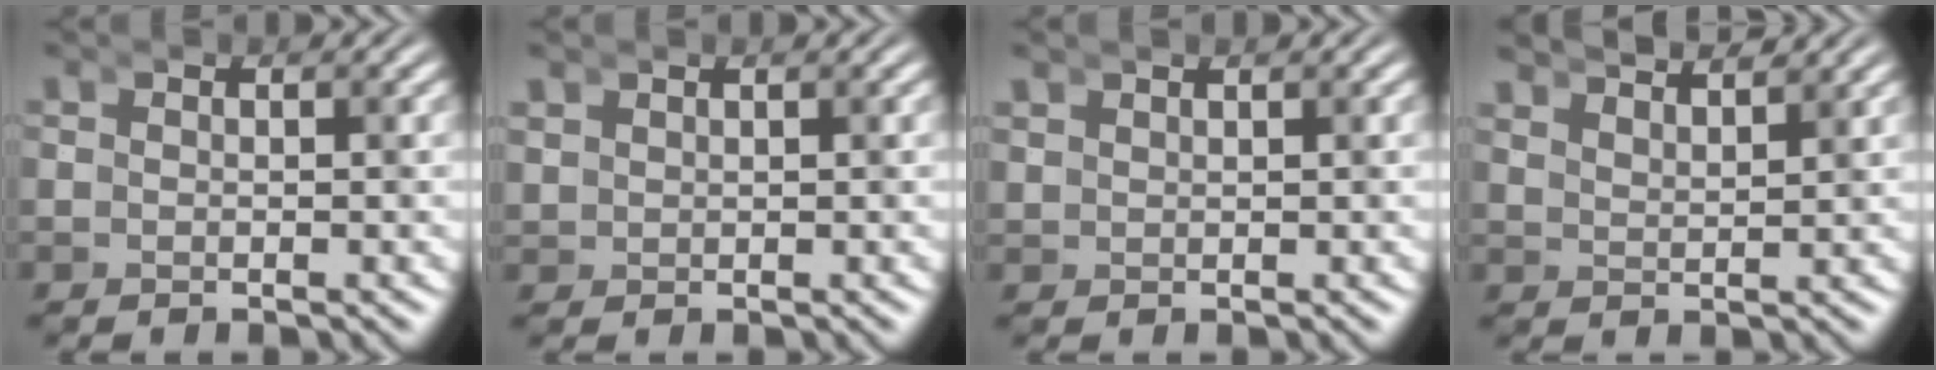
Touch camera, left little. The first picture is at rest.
{"total": 1.4, "force": [1.1, 0.8, 0.4], "torque": [-0.018, 0.002, 0.023]}
{"total": 1.5, "force": [1.3, 0.4, 0.4], "torque": [-0.011, 0.005, 0.025]}
{"total": 3.1, "force": [2.9, 0.6, 0.9], "torque": [-0.022, 0.003, 0.047]}